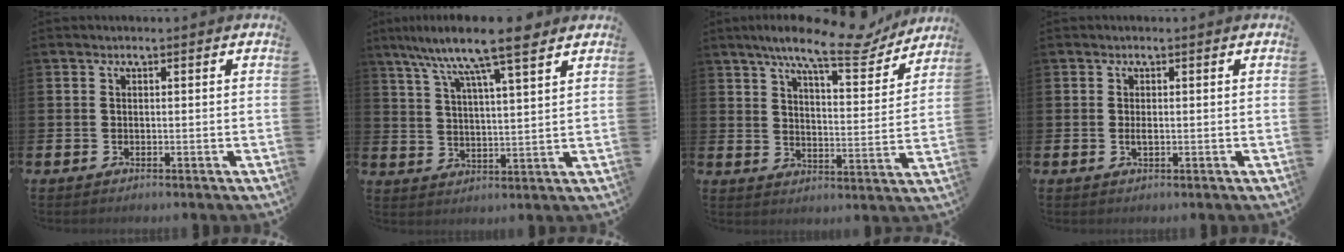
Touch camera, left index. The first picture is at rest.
{"total": 10.8, "force": [8.8, 1.0, 6.2], "torque": [-0.130, -0.035, 0.151]}
{"total": 10.8, "force": [8.8, 2.1, 6.0], "torque": [-0.111, -0.044, 0.147]}
{"total": 1.0, "force": [0.0, 0.3, 1.0], "torque": [-0.023, 0.002, 0.000]}